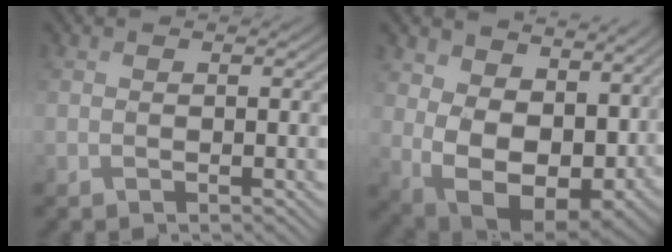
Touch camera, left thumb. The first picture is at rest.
{"total": 14.1, "force": [3.5, 9.4, 9.9], "torque": [-0.220, -0.022, 0.082]}